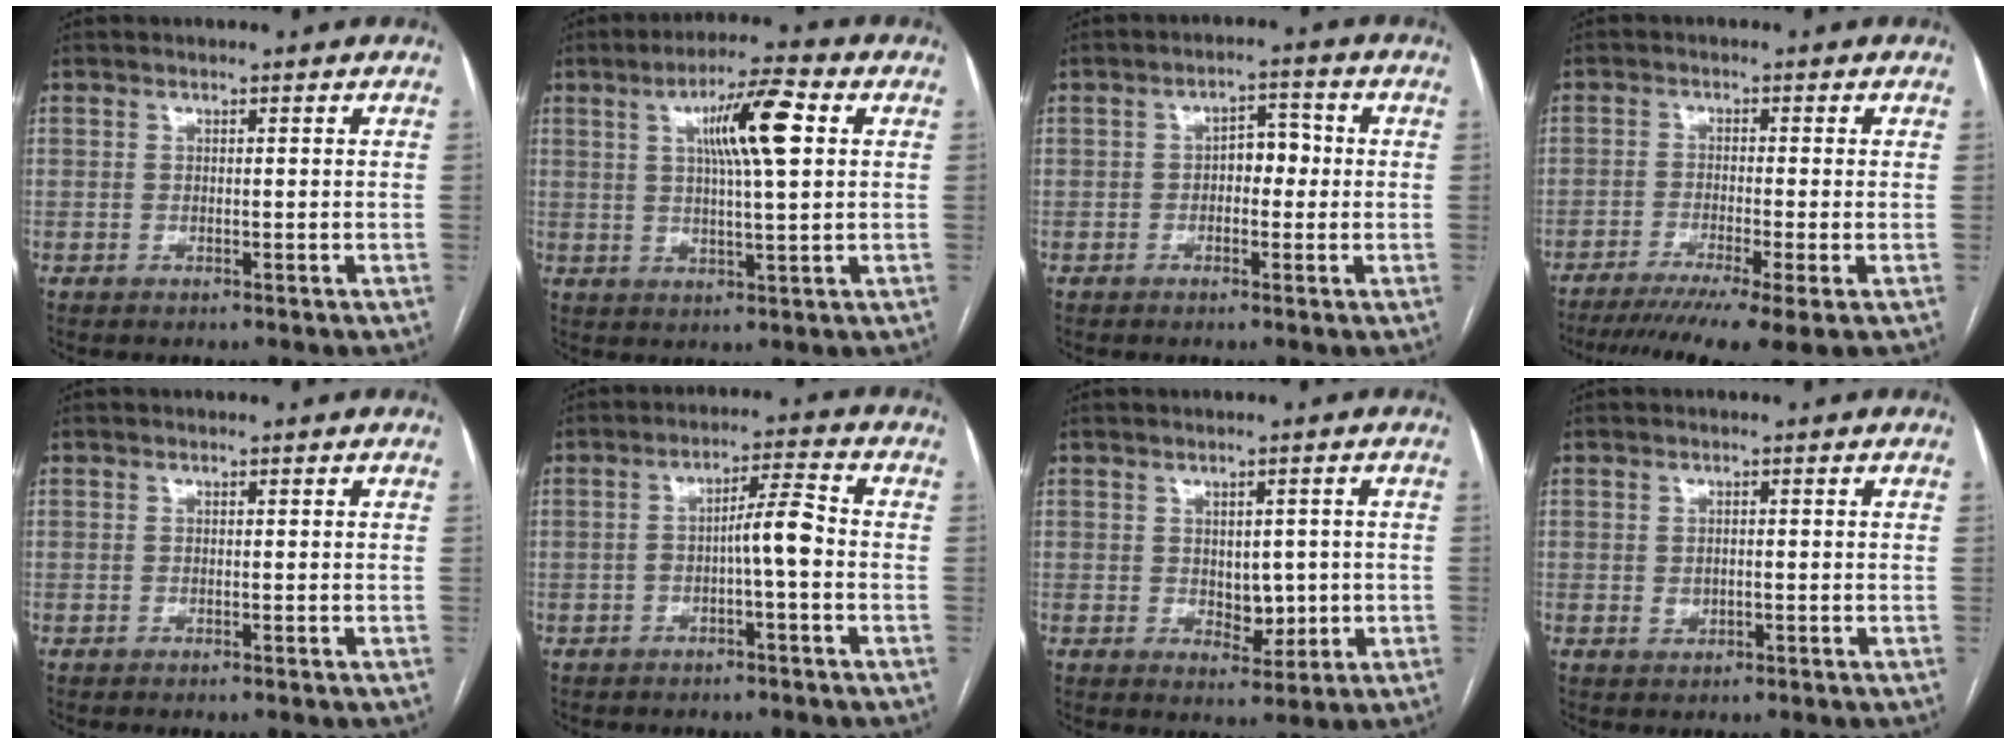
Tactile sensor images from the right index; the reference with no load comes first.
{"total": 8.9, "force": [2.1, -1.6, 8.5], "torque": [-0.148, 0.004, 0.040]}
{"total": 4.0, "force": [-0.3, 2.3, 3.3], "torque": [-0.044, 0.019, -0.007]}
{"total": 11.2, "force": [-8.0, -0.3, 7.8], "torque": [-0.123, -0.021, -0.127]}
{"total": 0.0}
{"total": 5.2, "force": [-1.2, 0.3, 5.0], "torque": [-0.079, 0.017, -0.017]}
{"total": 4.5, "force": [-0.1, 2.8, 3.5], "torque": [-0.043, 0.002, 0.009]}
{"total": 1.5, "force": [-0.1, 1.2, 0.9], "torque": [-0.016, 0.000, 0.002]}